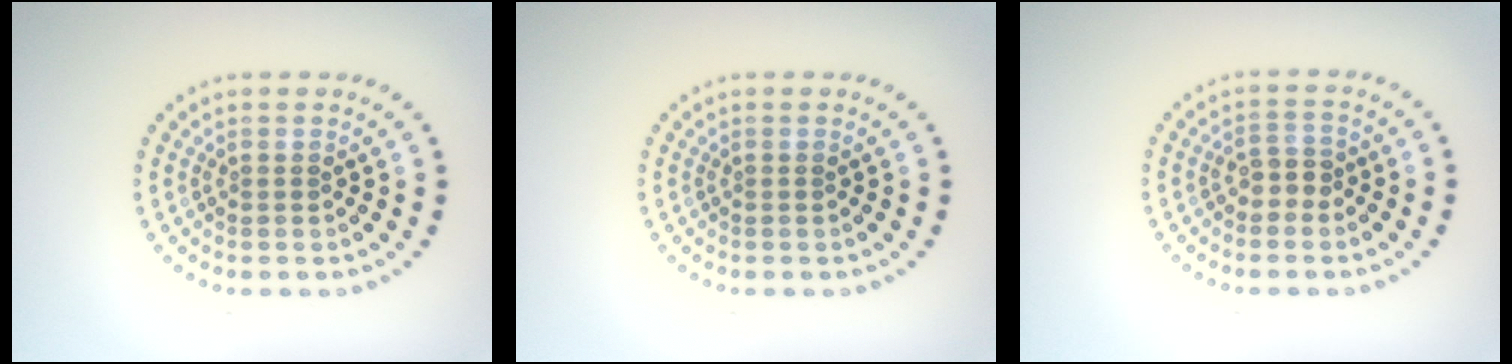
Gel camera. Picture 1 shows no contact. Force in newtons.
{"total": 0.0}
{"total": 1.9, "press": 1.6, "slide": 1.0}